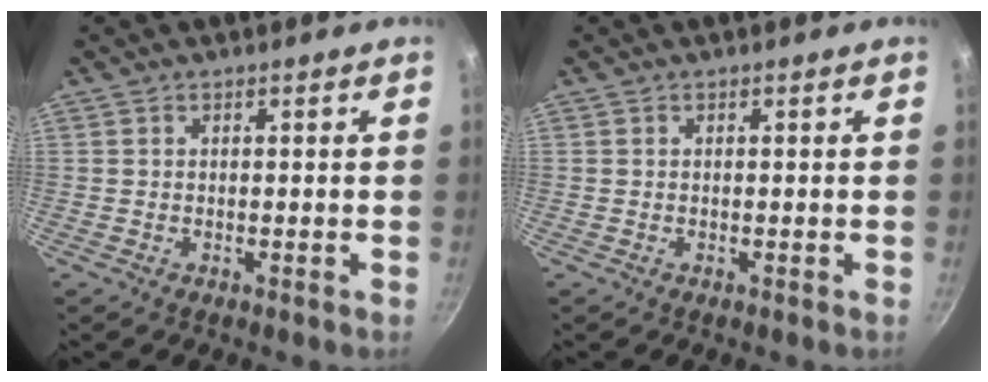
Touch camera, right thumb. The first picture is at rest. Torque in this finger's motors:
{"motor_torque": [-0.03, -0.03, 0.21, 0.20, 0.00]}